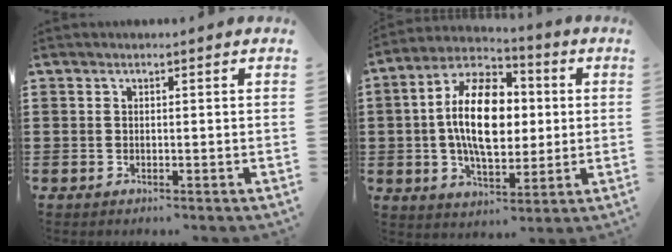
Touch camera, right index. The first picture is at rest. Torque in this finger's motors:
{"motor_torque": [2.14, 0.00, 1.05, 0.21]}